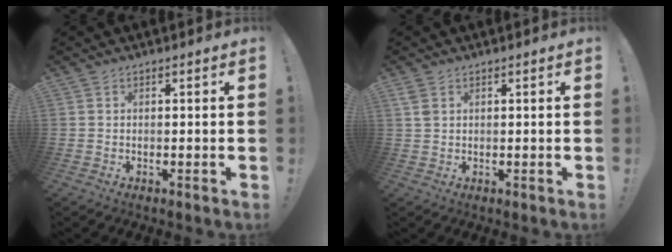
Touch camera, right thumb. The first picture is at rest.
{"total": 2.4, "force": [1.2, 1.6, 1.4], "torque": [-0.029, 0.003, 0.023]}